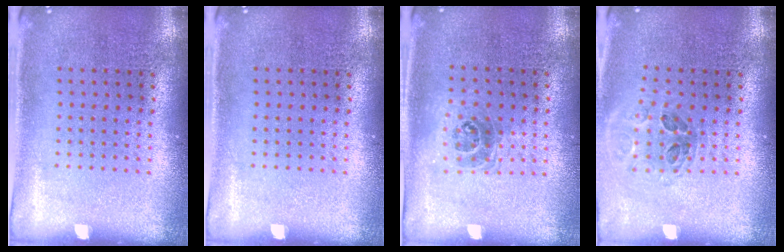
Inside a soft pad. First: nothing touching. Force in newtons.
{"total": 0.0}
{"total": 1.1, "press": 0.9, "slide": 0.5}
{"total": 0.9, "press": 0.9, "slide": 0.1}